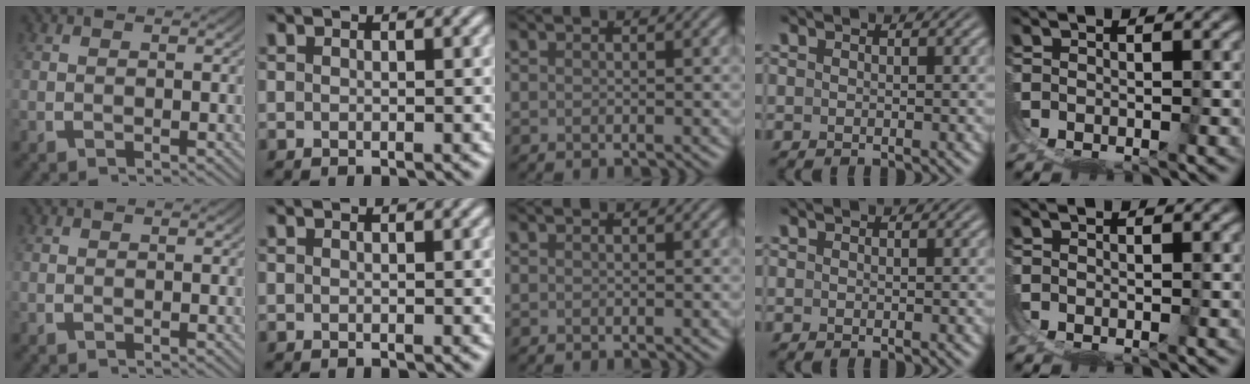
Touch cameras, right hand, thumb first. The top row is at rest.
{}